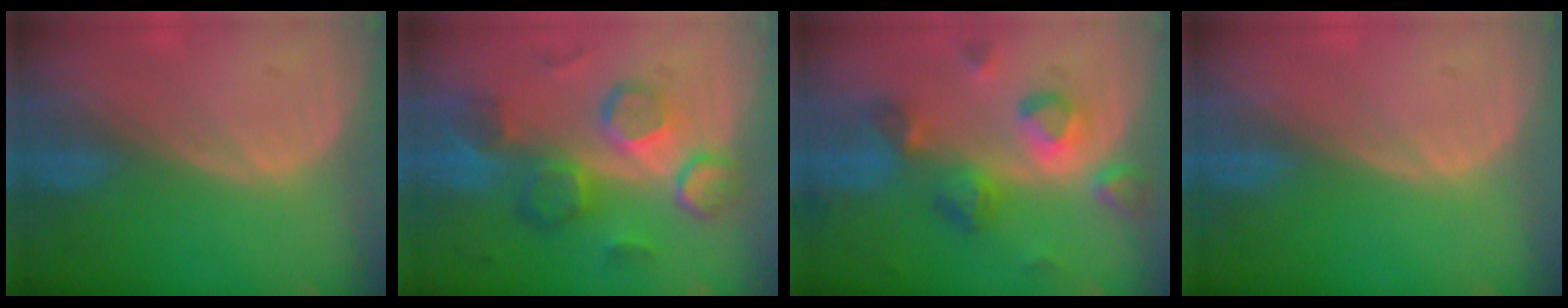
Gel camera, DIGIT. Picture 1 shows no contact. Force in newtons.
{"total": 10.1, "press": 9.0, "slide": 4.5}
{"total": 8.1, "press": 7.7, "slide": 2.7}
{"total": 0.0}